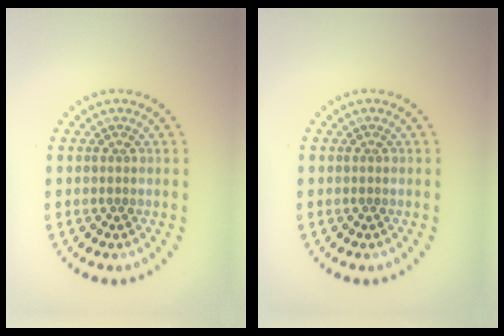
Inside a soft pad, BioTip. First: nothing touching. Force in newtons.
{"total": 0.0}